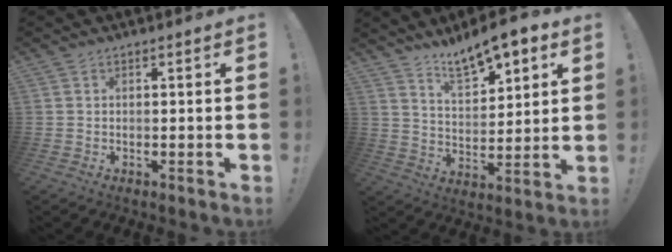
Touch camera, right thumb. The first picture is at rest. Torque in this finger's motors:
{"motor_torque": [0.05, 0.16, 0.49, 0.39, 0.03]}